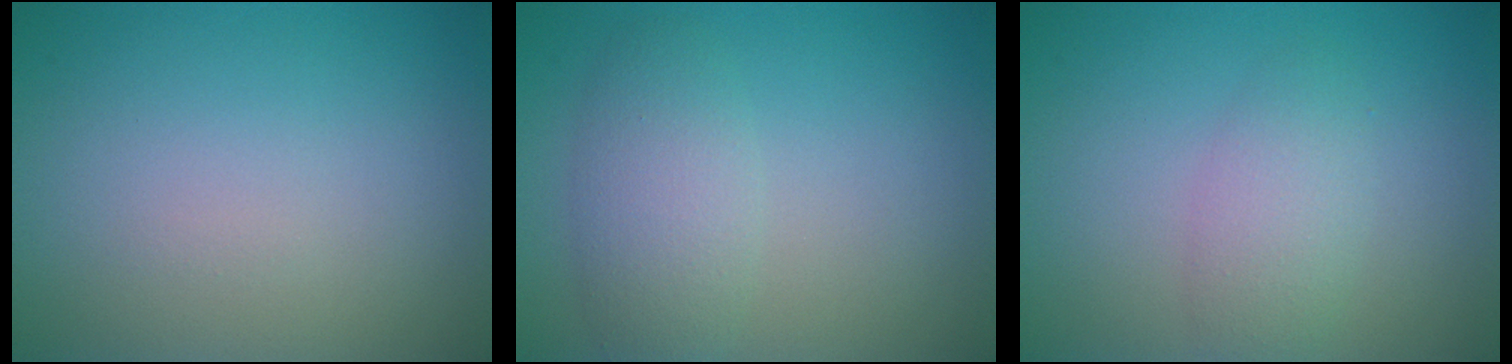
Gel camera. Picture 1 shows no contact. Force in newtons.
{"total": 3.3, "press": 3.3, "slide": 0.3}
{"total": 2.5, "press": 2.4, "slide": 0.2}